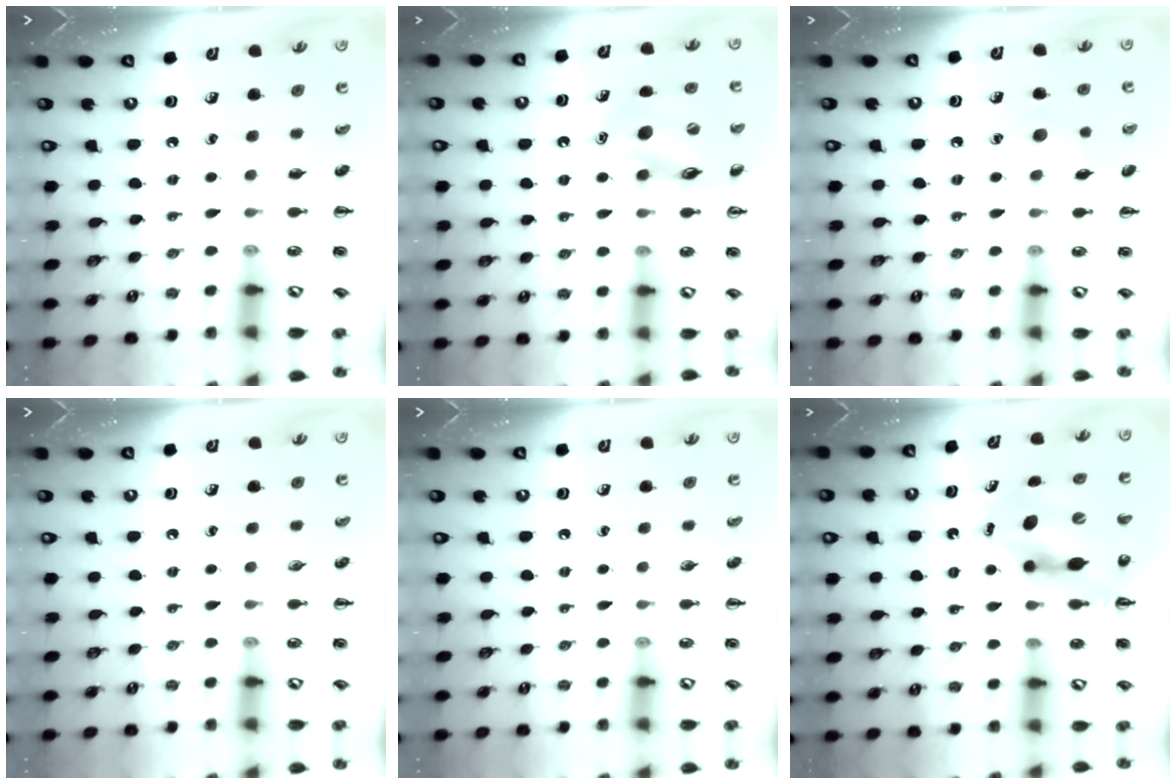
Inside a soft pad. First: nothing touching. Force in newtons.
{"total": 14.6, "press": 14.4, "slide": 2.0}
{"total": 8.1, "press": 7.8, "slide": 2.1}
{"total": 0.0}
{"total": 0.0}
{"total": 11.0, "press": 10.5, "slide": 3.2}